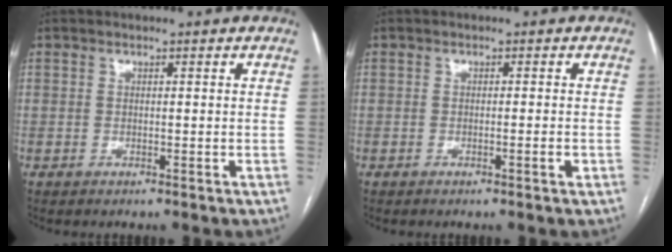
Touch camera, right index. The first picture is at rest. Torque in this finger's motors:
{"motor_torque": [0.15, 0.01, 0.10, 0.00]}